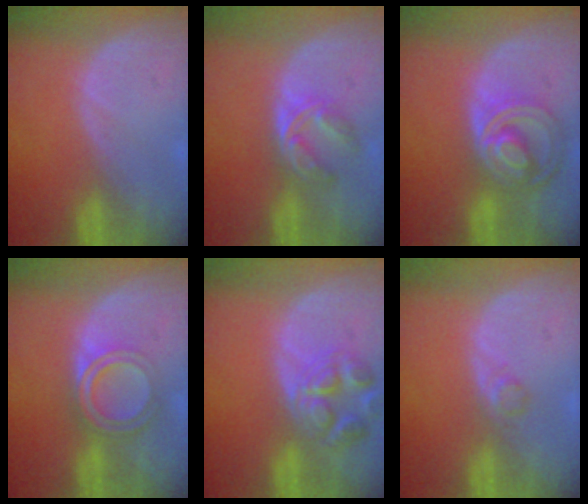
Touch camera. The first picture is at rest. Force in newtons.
{"total": 5.9, "press": 4.8, "slide": 3.4}
{"total": 8.6, "press": 7.4, "slide": 4.4}
{"total": 6.0, "press": 5.2, "slide": 3.0}
{"total": 7.1, "press": 6.4, "slide": 3.2}
{"total": 1.4, "press": 1.4, "slide": 0.1}